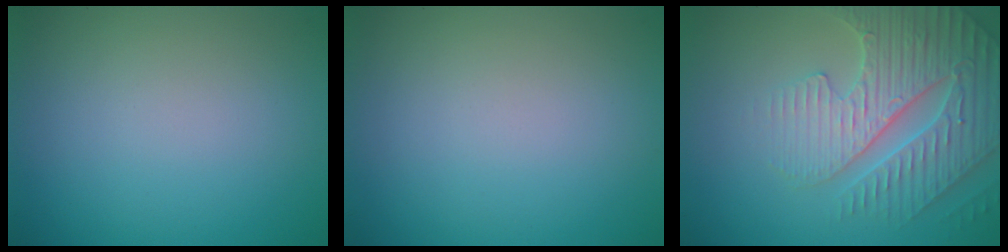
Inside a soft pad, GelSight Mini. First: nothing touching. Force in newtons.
{"total": 0.0}
{"total": 5.0, "press": 4.8, "slide": 1.2}